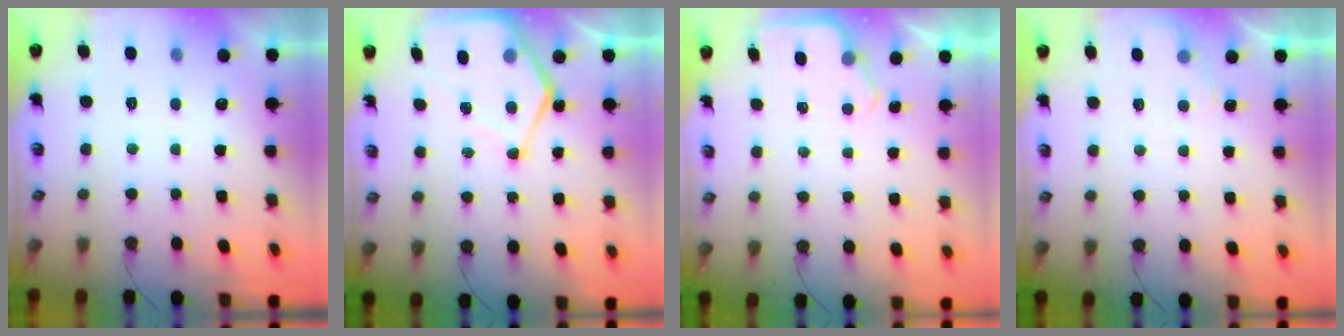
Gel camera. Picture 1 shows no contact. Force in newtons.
{"total": 9.7, "press": 9.7, "slide": 0.9}
{"total": 2.9, "press": 2.8, "slide": 0.4}
{"total": 4.4, "press": 4.3, "slide": 0.5}